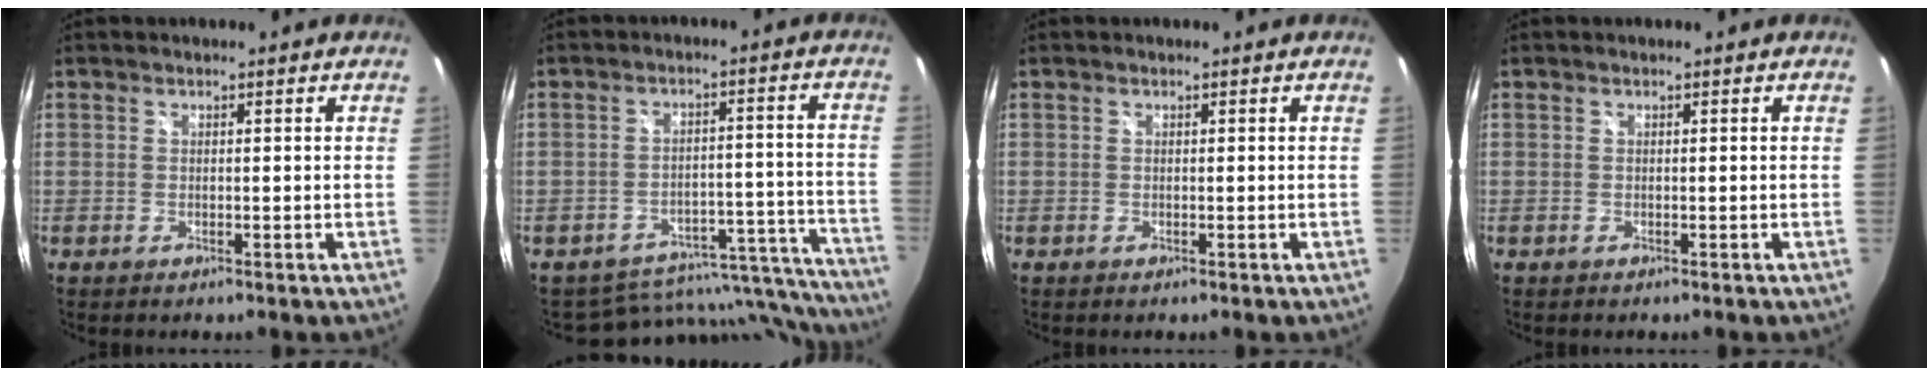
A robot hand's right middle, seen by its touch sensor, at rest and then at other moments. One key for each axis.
{"total": 16.5, "fx": -14.7, "fy": 6.0, "fz": 4.4, "tx": -0.054, "ty": 0.027, "tz": -0.175}
{"total": 0.0}
{"total": 0.0}